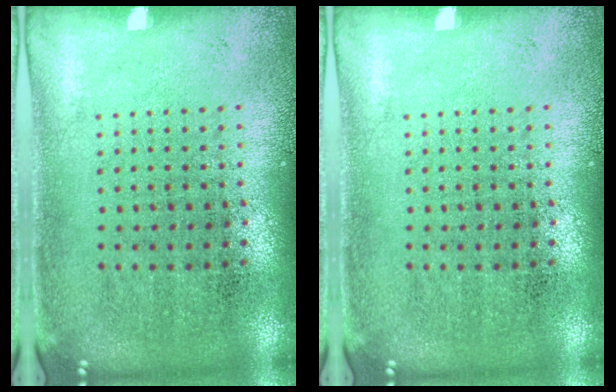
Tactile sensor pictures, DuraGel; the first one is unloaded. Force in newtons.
{"total": 0.0}